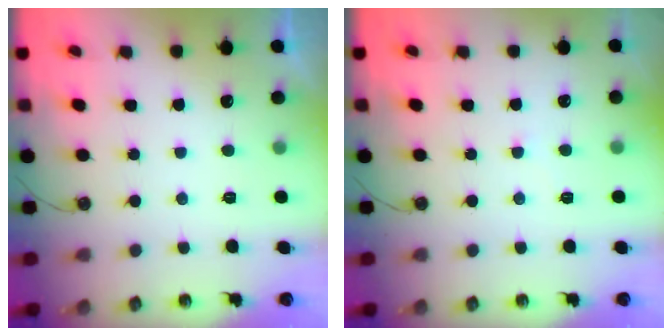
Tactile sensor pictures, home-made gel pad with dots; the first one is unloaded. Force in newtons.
{"total": 6.1, "press": 6.1, "slide": 0.5}